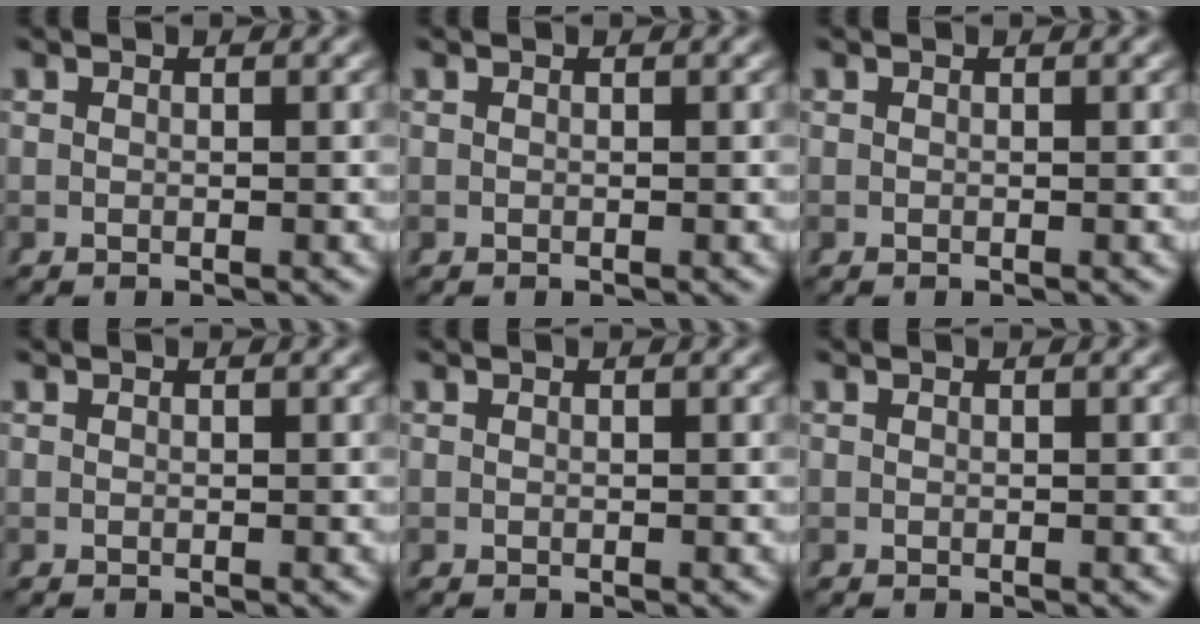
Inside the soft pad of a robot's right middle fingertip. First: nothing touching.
{"total": 0.0}
{"total": 0.0}
{"total": 0.0}
{"total": 0.0}
{"total": 0.0}